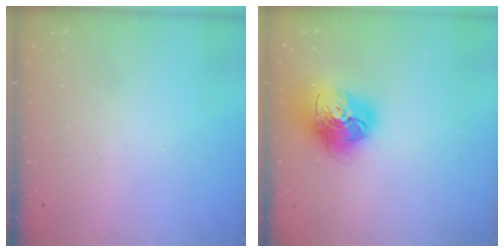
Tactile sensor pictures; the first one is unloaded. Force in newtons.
{"total": 18.4, "press": 18.3, "slide": 1.8}